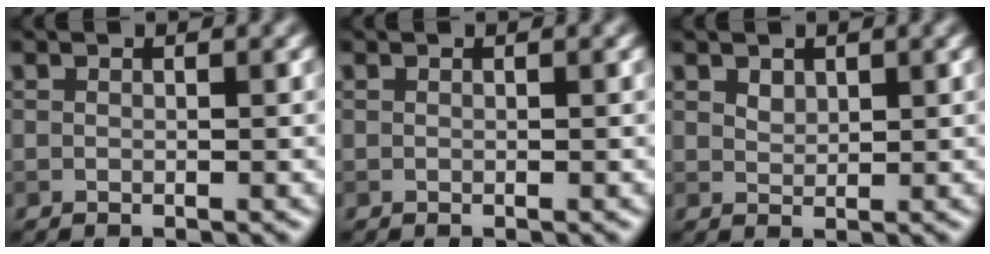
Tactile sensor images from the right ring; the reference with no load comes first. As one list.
[{"total": 0.0}, {"total": 1.1, "force": [0.8, 0.7, 0.4], "torque": [-0.010, 0.000, 0.019]}]